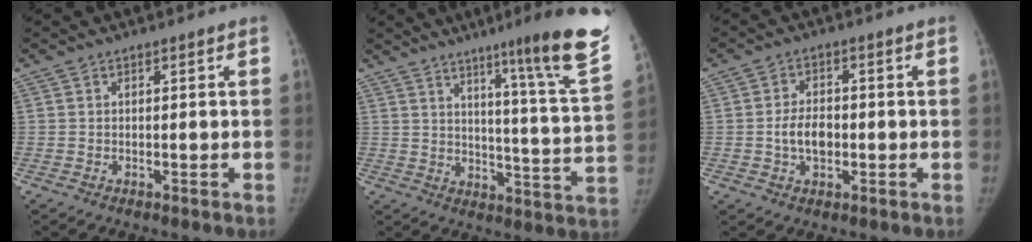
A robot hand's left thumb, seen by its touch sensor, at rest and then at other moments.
{"total": 20.5, "force": [13.1, 0.4, 15.8], "torque": [-0.195, -0.085, 0.175]}
{"total": 5.7, "force": [-0.8, 3.8, 4.1], "torque": [-0.064, 0.010, -0.017]}